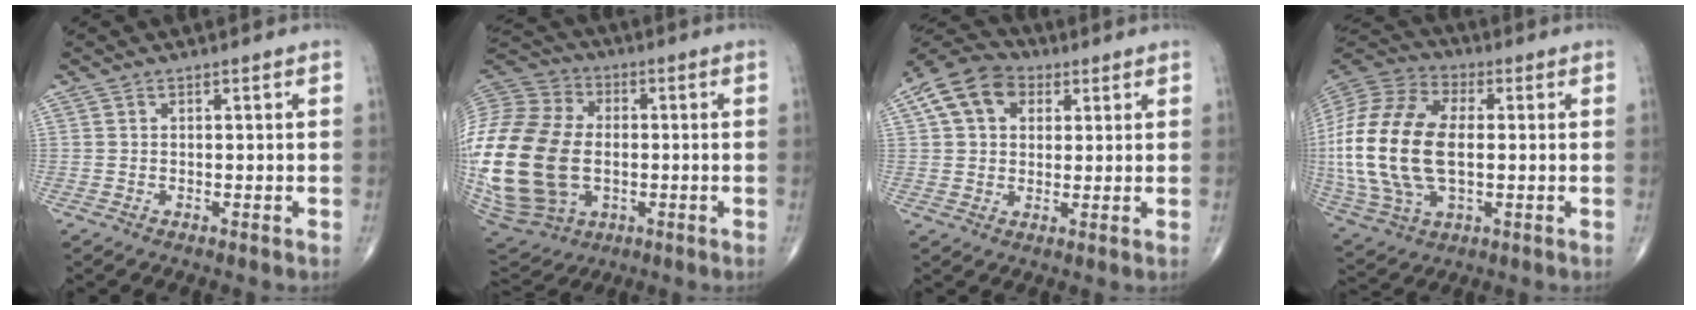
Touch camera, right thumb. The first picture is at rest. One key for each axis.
{"total": 32.8, "fx": -3.0, "fy": 22.6, "fz": 23.5, "tx": -0.562, "ty": 0.005, "tz": -0.037}
{"total": 11.2, "fx": 3.9, "fy": 8.3, "fz": 6.5, "tx": -0.103, "ty": 0.011, "tz": 0.057}
{"total": 25.7, "fx": -0.4, "fy": 14.7, "fz": 21.1, "tx": -0.475, "ty": 0.000, "tz": -0.003}